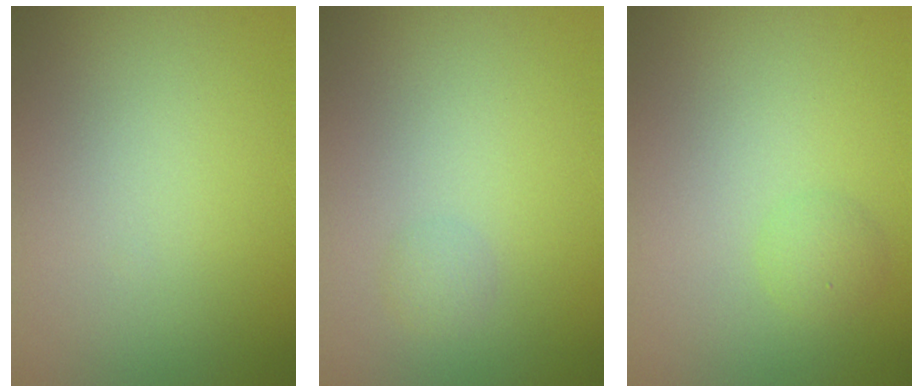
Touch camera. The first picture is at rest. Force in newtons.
{"total": 1.0, "press": 1.0, "slide": 0.0}
{"total": 1.4, "press": 1.3, "slide": 0.2}